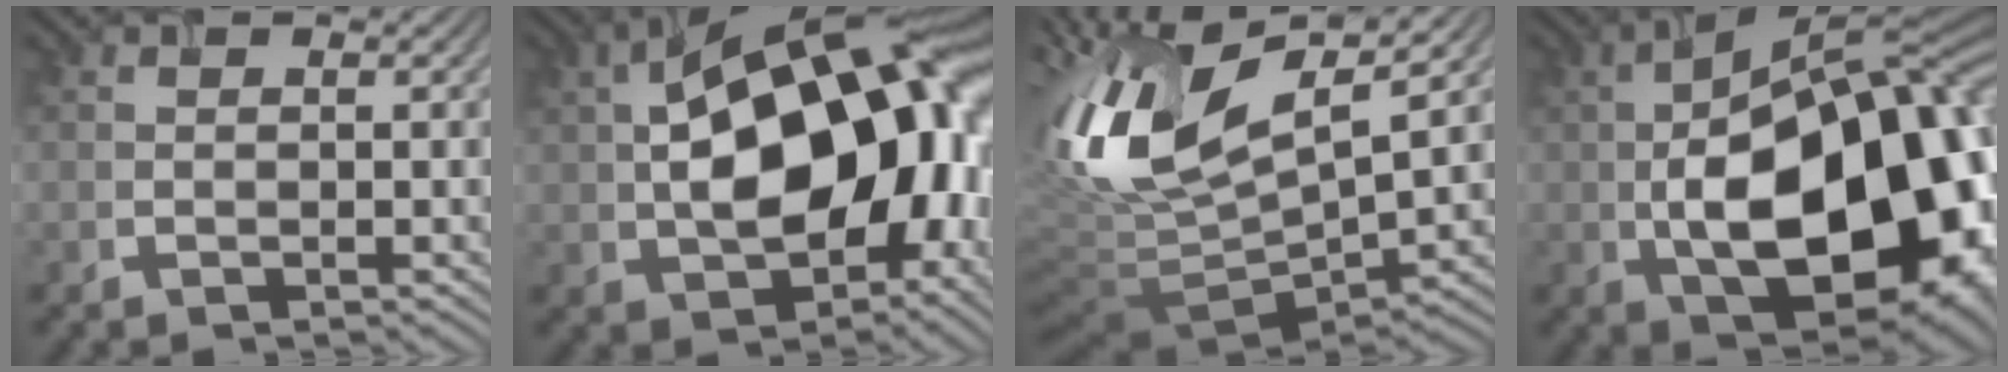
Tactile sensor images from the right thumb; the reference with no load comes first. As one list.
[{"total": 19.1, "force": [1.4, 11.1, 15.5], "torque": [-0.240, -0.001, 0.018]}, {"total": 15.5, "force": [3.3, 6.0, 13.9], "torque": [-0.302, 0.005, 0.062]}, {"total": 20.2, "force": [-2.8, 10.6, 17.0], "torque": [-0.277, -0.009, -0.043]}]